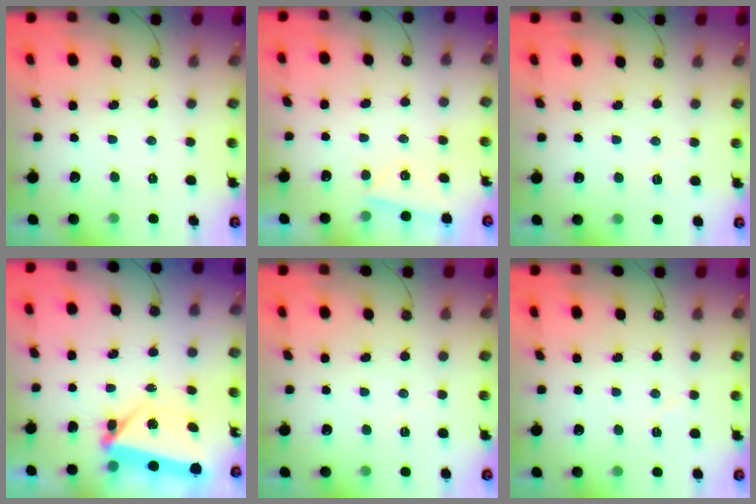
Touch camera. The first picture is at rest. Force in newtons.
{"total": 2.5, "press": 1.6, "slide": 1.9}
{"total": 2.8, "press": 1.5, "slide": 2.3}
{"total": 5.9, "press": 5.6, "slide": 1.7}
{"total": 2.1, "press": 1.8, "slide": 1.2}
{"total": 2.9, "press": 2.7, "slide": 1.2}